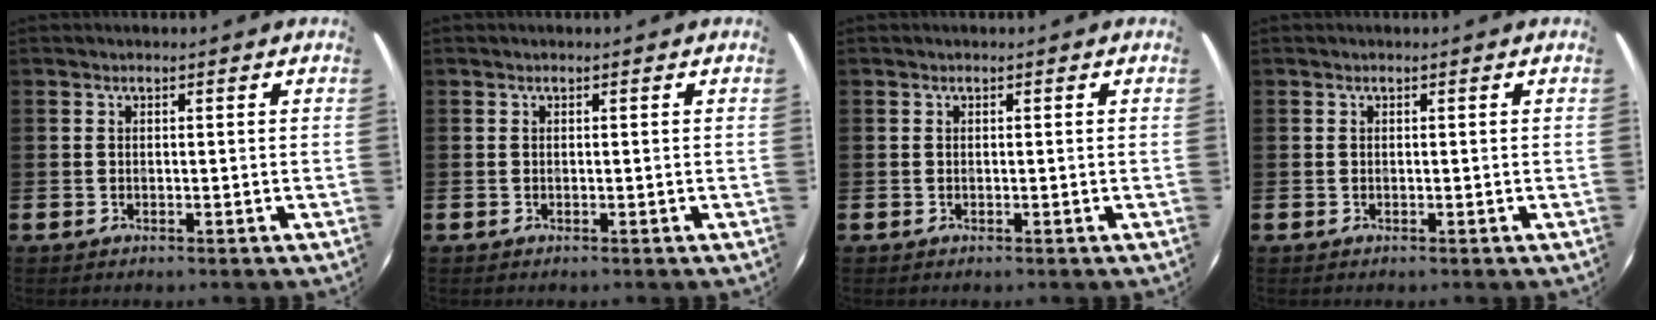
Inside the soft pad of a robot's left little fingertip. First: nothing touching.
{"total": 0.0}
{"total": 0.0}
{"total": 0.0}